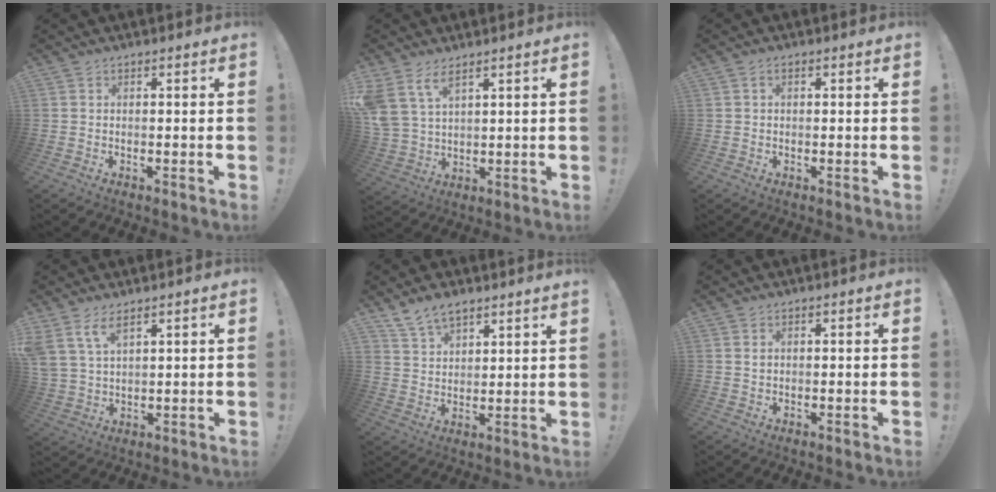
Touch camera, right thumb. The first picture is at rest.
{"total": 7.7, "force": [5.3, 3.5, 4.4], "torque": [-0.094, -0.025, 0.106]}
{"total": 0.9, "force": [0.1, 0.5, 0.8], "torque": [-0.019, 0.004, 0.003]}
{"total": 6.9, "force": [4.7, 3.1, 4.0], "torque": [-0.094, -0.014, 0.092]}
{"total": 7.2, "force": [6.2, 2.8, 2.5], "torque": [-0.050, -0.036, 0.119]}
{"total": 0.8, "force": [0.3, 0.6, 0.4], "torque": [0.000, -0.002, 0.006]}